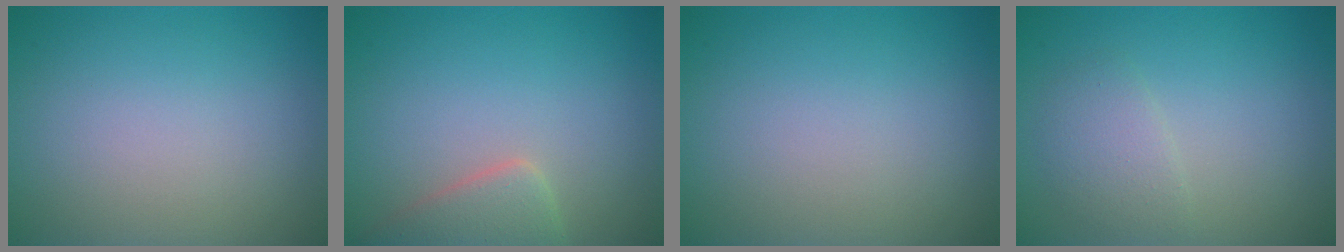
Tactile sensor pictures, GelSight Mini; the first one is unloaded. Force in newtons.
{"total": 2.9, "press": 2.9, "slide": 0.3}
{"total": 0.0}
{"total": 2.0, "press": 2.0, "slide": 0.1}